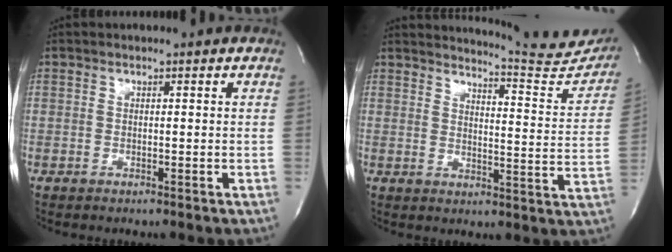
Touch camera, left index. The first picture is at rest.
{"total": 14.5, "force": [14.2, 0.7, 2.6], "torque": [-0.030, -0.080, 0.157]}